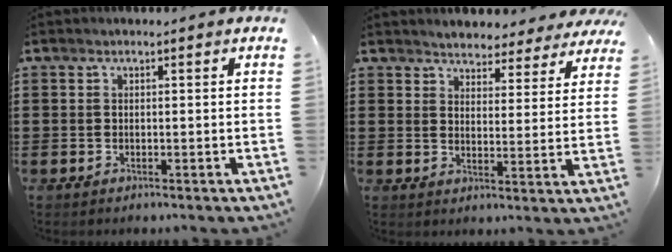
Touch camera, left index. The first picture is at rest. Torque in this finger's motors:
{"motor_torque": [2.14, 0.00, 0.40, 0.07]}